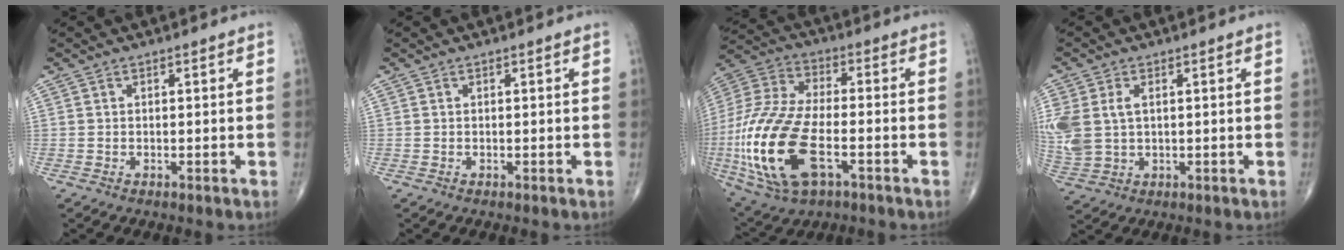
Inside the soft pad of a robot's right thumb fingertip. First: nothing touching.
{"total": 0.0}
{"total": 23.4, "force": [-6.6, 11.2, 19.5], "torque": [-0.456, -0.001, -0.114]}
{"total": 9.7, "force": [1.5, 6.5, 7.0], "torque": [-0.184, 0.005, 0.040]}